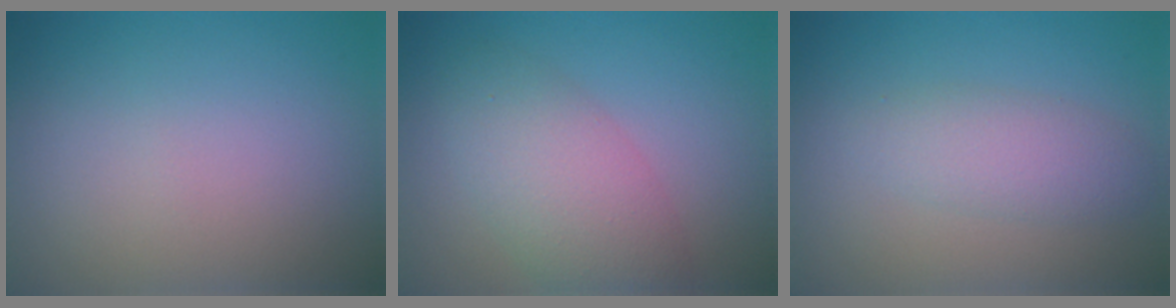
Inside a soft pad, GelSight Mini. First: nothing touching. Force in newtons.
{"total": 5.1, "press": 5.1, "slide": 0.3}
{"total": 2.8, "press": 2.8, "slide": 0.1}